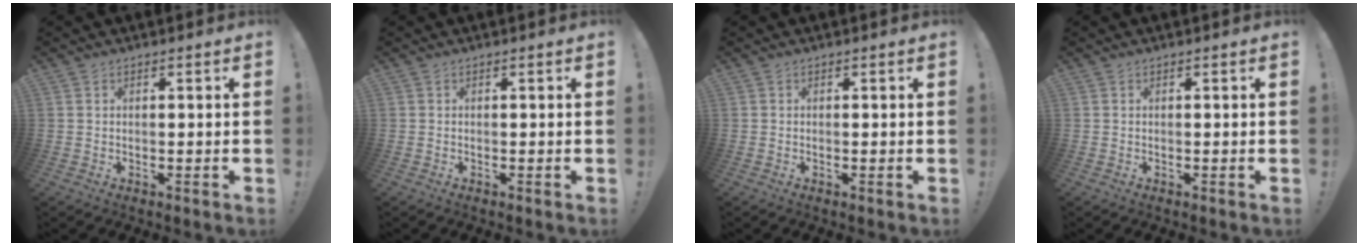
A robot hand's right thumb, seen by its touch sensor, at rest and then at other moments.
{"total": 0.0}
{"total": 0.0}
{"total": 0.0}